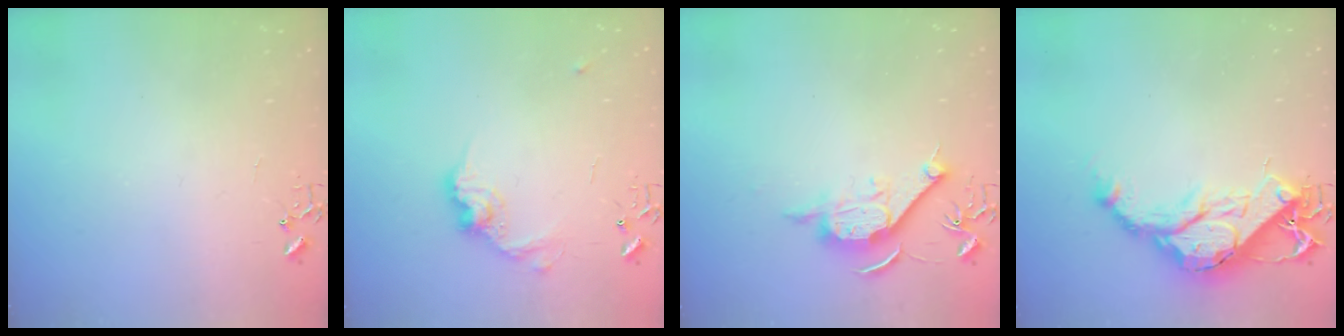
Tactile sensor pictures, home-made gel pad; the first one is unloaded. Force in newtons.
{"total": 11.8, "press": 11.8, "slide": 0.6}
{"total": 11.3, "press": 11.3, "slide": 0.5}
{"total": 17.2, "press": 17.1, "slide": 1.3}